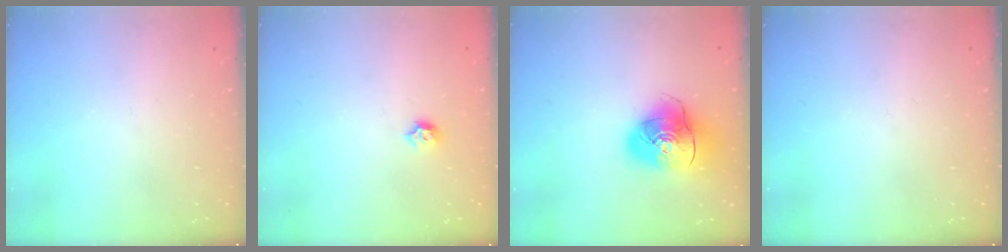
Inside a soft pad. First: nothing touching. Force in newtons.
{"total": 4.9, "press": 4.8, "slide": 0.9}
{"total": 14.0, "press": 13.8, "slide": 2.3}
{"total": 0.0}